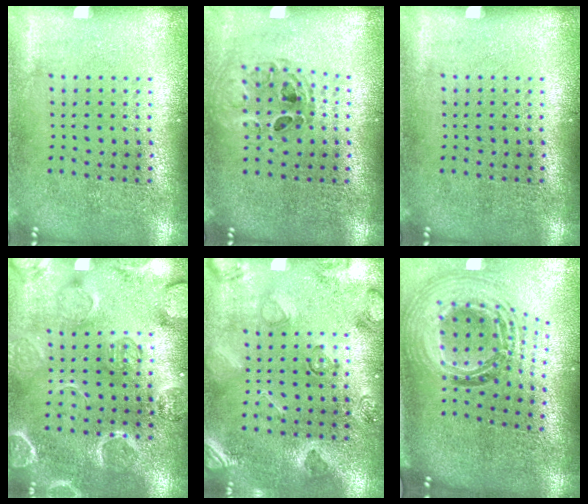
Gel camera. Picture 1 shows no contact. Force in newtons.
{"total": 0.5, "press": 0.4, "slide": 0.2}
{"total": 0.0}
{"total": 2.5, "press": 2.5, "slide": 0.1}
{"total": 2.4, "press": 1.9, "slide": 1.5}
{"total": 1.9, "press": 1.6, "slide": 1.0}